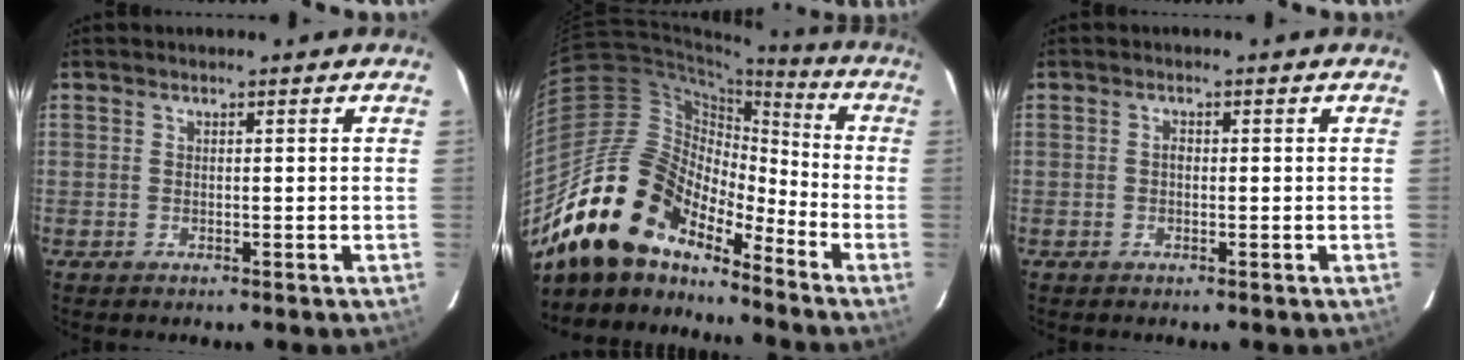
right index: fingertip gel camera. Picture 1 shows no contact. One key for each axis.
{"total": 19.6, "fx": -15.1, "fy": 8.3, "fz": 9.2, "tx": -0.172, "ty": 0.002, "tz": -0.287}
{"total": 0.8, "fx": -0.1, "fy": 0.6, "fz": 0.5, "tx": -0.007, "ty": 0.005, "tz": -0.004}